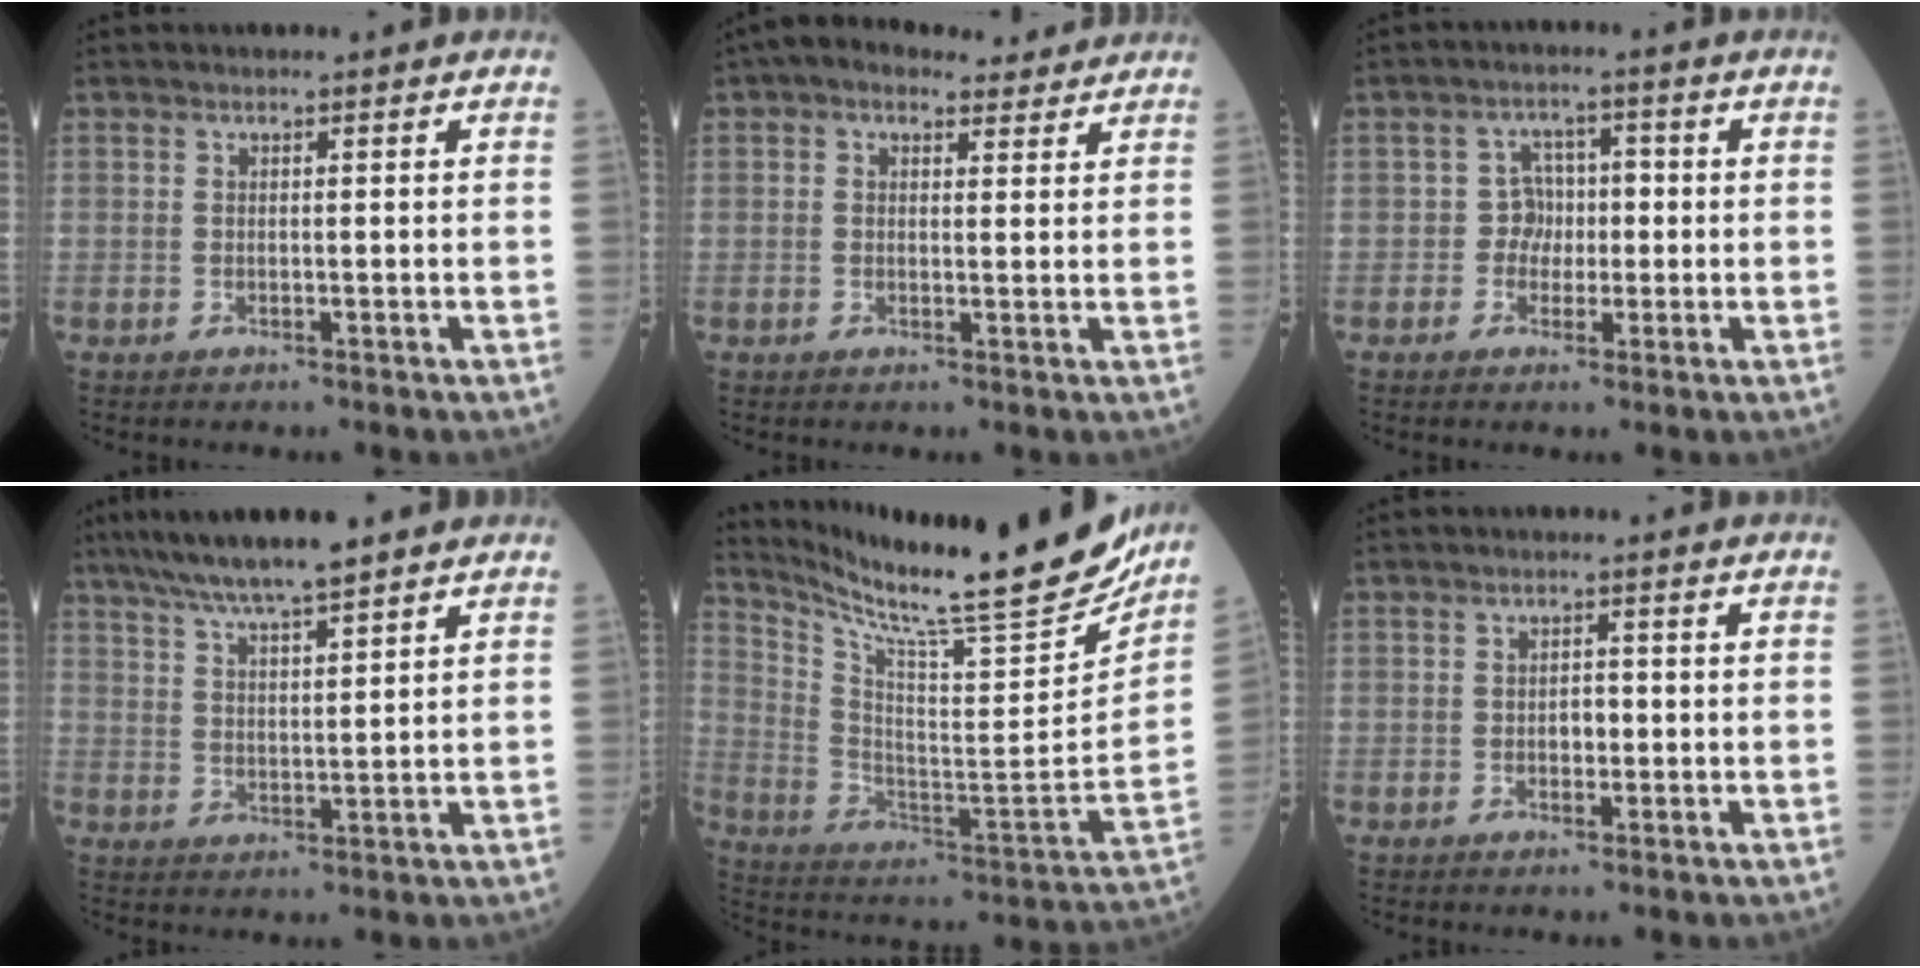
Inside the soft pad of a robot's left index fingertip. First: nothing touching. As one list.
[{"total": 6.1, "force": [4.7, 3.1, 2.5], "torque": [-0.038, 0.033, 0.070]}, {"total": 3.6, "force": [-0.6, 3.2, 1.4], "torque": [-0.015, 0.011, -0.015]}, {"total": 9.7, "force": [7.9, 0.6, 5.6], "torque": [-0.100, 0.027, 0.137]}, {"total": 25.1, "force": [22.4, 1.3, 11.4], "torque": [-0.204, -0.081, 0.330]}, {"total": 1.7, "force": [-0.3, 1.0, 1.4], "torque": [-0.018, 0.004, -0.004]}]